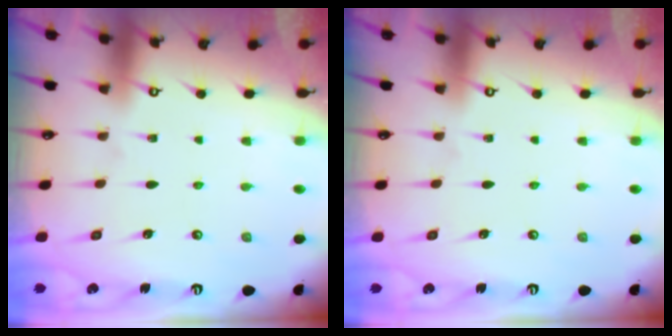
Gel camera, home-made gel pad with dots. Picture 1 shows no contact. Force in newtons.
{"total": 0.0}